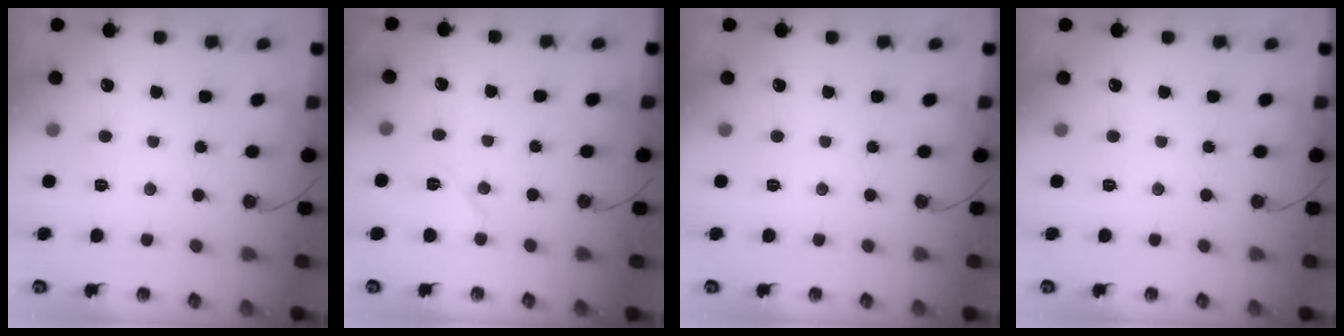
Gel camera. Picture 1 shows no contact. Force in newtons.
{"total": 8.3, "press": 4.5, "slide": 6.9}
{"total": 0.0}
{"total": 0.0}